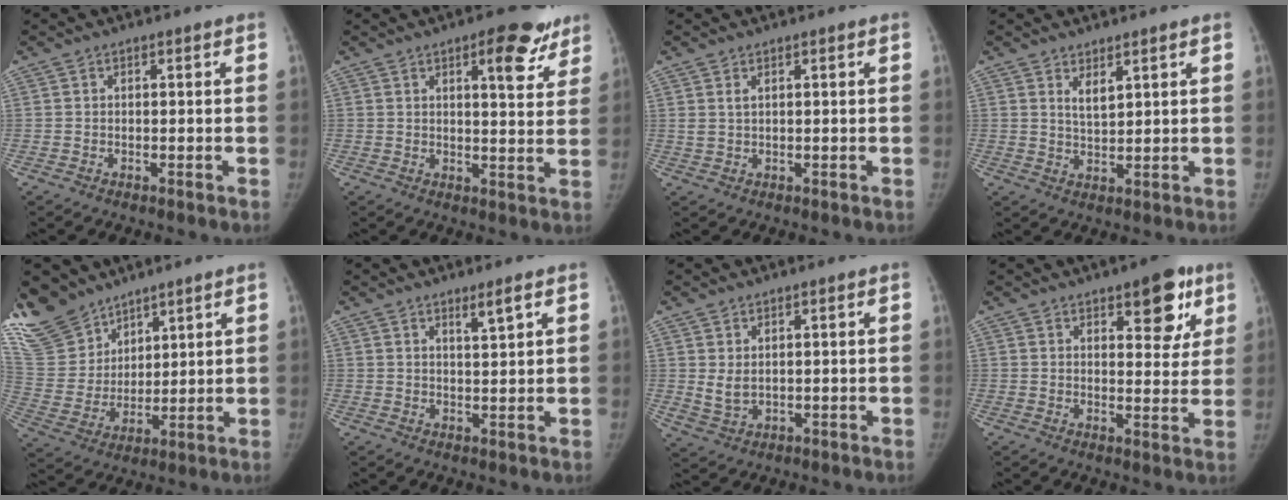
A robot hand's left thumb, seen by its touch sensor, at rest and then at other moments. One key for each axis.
{"total": 9.5, "fx": 5.5, "fy": 3.4, "fz": 7.0, "tx": -0.062, "ty": -0.025, "tz": 0.069}
{"total": 1.1, "fx": 0.7, "fy": 0.4, "fz": 0.7, "tx": -0.017, "ty": -0.001, "tz": 0.021}
{"total": 3.1, "fx": 2.0, "fy": 1.0, "fz": 2.1, "tx": -0.032, "ty": -0.021, "tz": 0.041}
{"total": 16.2, "fx": 12.9, "fy": 8.7, "fz": 4.4, "tx": -0.076, "ty": -0.048, "tz": 0.269}
{"total": 2.6, "fx": 1.8, "fy": 0.0, "fz": 1.8, "tx": -0.030, "ty": -0.019, "tz": 0.034}
{"total": 3.1, "fx": 0.9, "fy": 2.1, "fz": 2.2, "tx": -0.041, "ty": -0.011, "tz": 0.029}
{"total": 10.3, "fx": 5.6, "fy": 4.4, "fz": 7.4, "tx": -0.059, "ty": -0.023, "tz": 0.071}